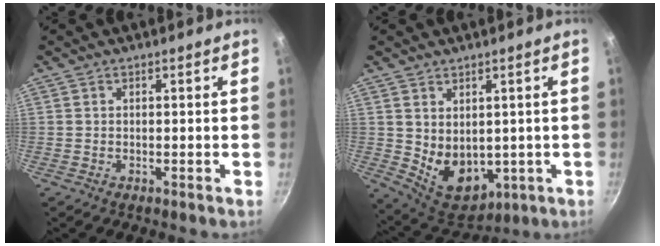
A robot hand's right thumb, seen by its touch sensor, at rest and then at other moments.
{"total": 10.2, "force": [0.6, 7.2, 7.1], "torque": [-0.085, -0.027, 0.039]}